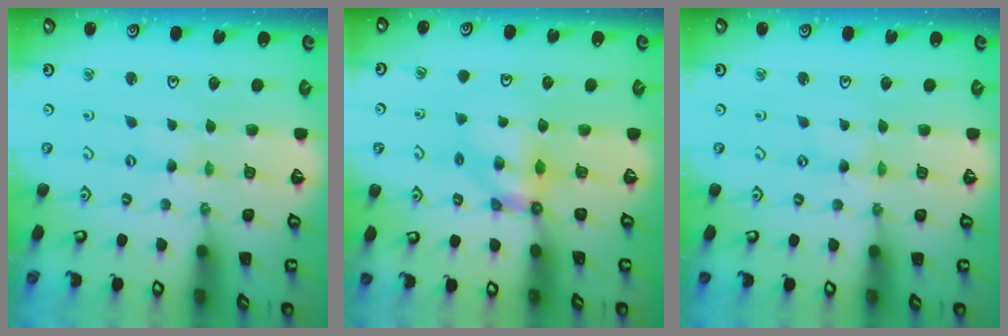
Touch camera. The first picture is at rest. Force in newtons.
{"total": 5.4, "press": 5.4, "slide": 0.6}
{"total": 0.0}